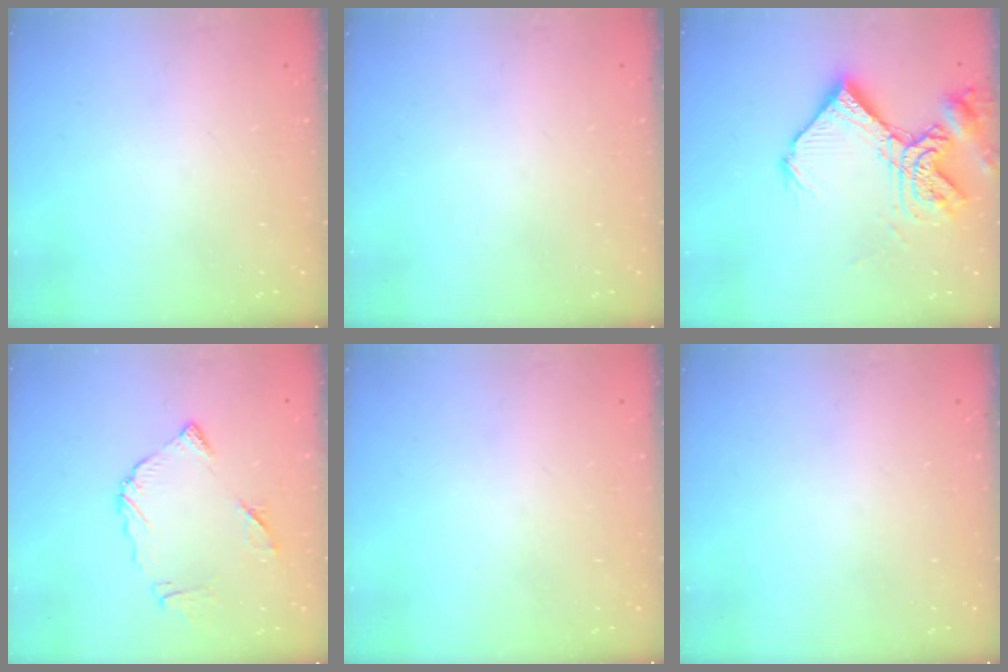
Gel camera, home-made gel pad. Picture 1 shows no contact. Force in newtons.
{"total": 0.0}
{"total": 17.3, "press": 17.2, "slide": 2.0}
{"total": 11.9, "press": 11.8, "slide": 1.3}
{"total": 0.0}
{"total": 0.0}